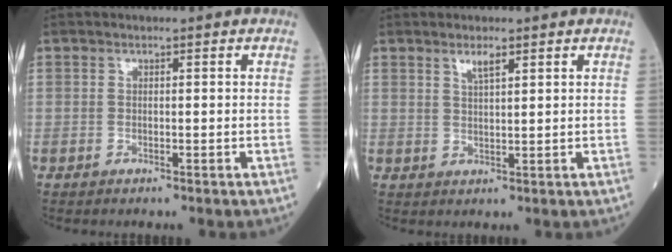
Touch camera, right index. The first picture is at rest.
{"total": 2.3, "force": [1.5, 0.3, 1.7], "torque": [-0.036, 0.001, 0.030]}